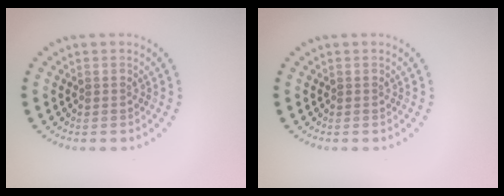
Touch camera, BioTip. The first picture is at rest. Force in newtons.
{"total": 0.0}